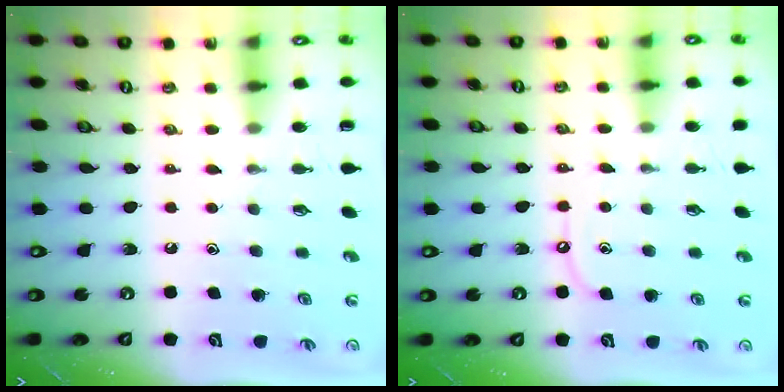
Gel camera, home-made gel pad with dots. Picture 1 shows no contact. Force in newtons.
{"total": 5.9, "press": 5.8, "slide": 0.7}